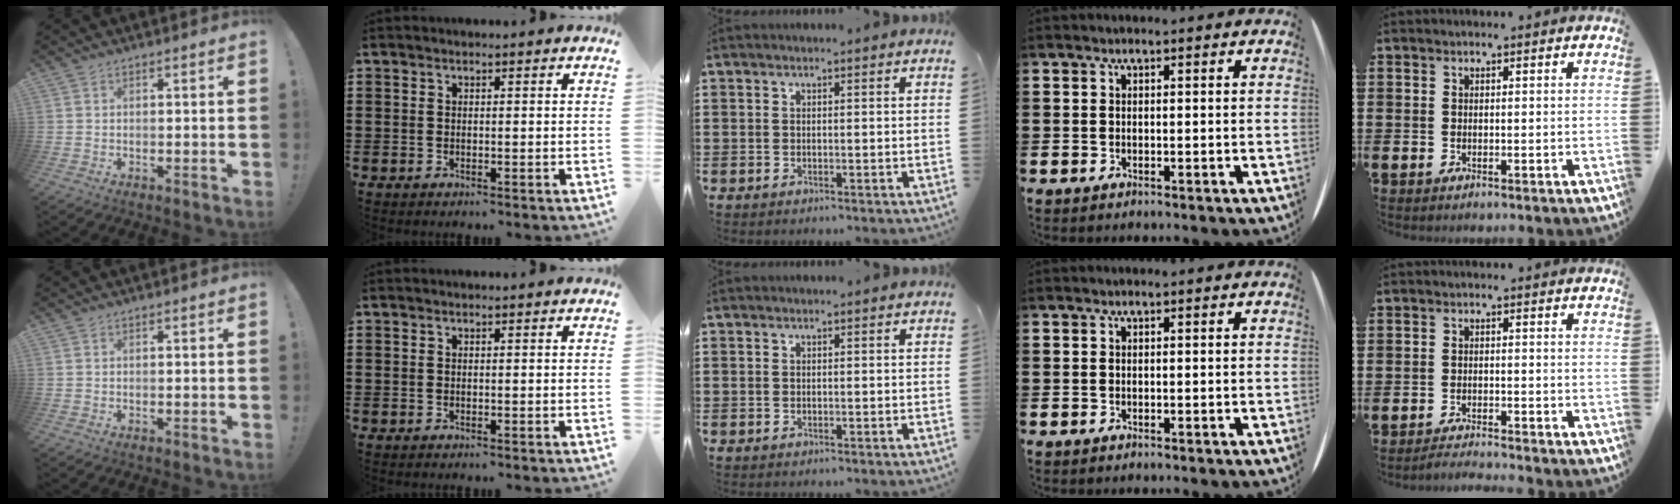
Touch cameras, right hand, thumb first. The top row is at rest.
{"little": {"total": 1.6, "force": [-1.6, -0.2, 0.1], "torque": [-0.004, 0.003, -0.032]}}